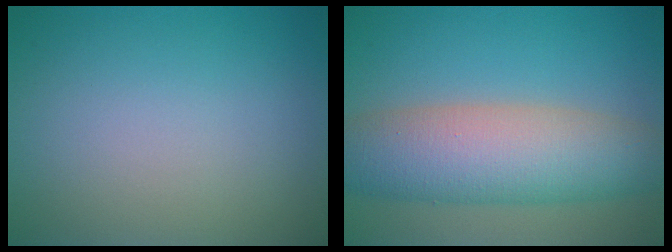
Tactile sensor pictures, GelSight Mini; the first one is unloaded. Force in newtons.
{"total": 8.6, "press": 8.6, "slide": 0.2}